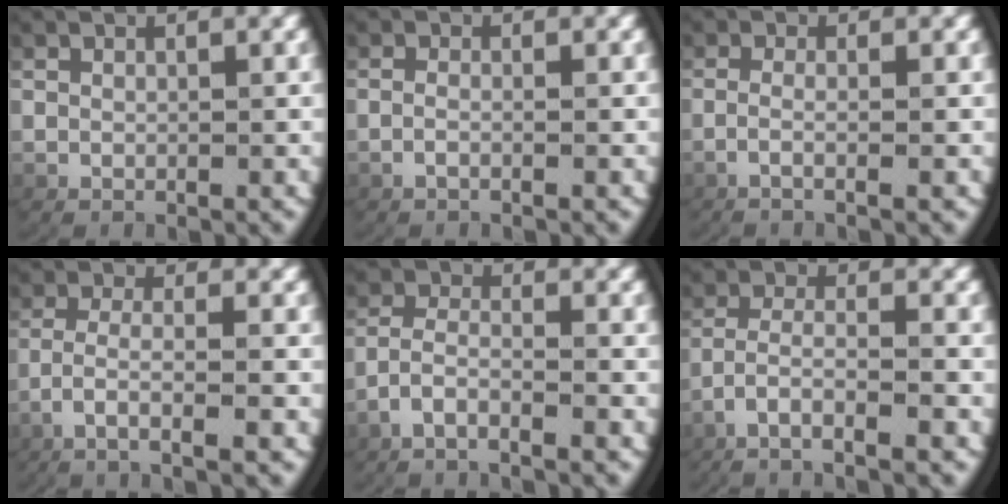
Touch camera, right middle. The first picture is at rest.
{"total": 1.2, "force": [-0.7, -0.1, 1.0], "torque": [-0.029, -0.004, -0.011]}
{"total": 2.0, "force": [-0.9, -0.1, 1.8], "torque": [-0.051, -0.009, -0.012]}
{"total": 3.9, "force": [-2.4, 0.6, 3.1], "torque": [-0.072, -0.015, -0.032]}
{"total": 3.4, "force": [-2.5, 1.2, 1.9], "torque": [-0.056, -0.015, -0.039]}
{"total": 4.5, "force": [-3.3, 1.1, 2.9], "torque": [-0.074, -0.025, -0.043]}